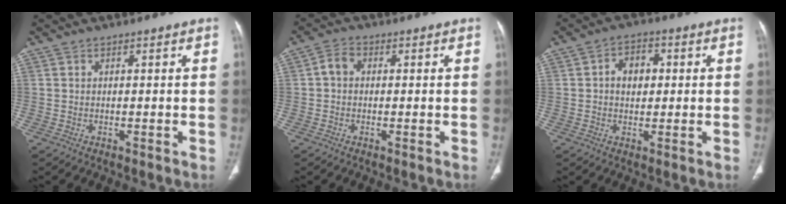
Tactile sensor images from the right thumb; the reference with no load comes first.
{"total": 3.0, "force": [0.1, 2.3, 1.8], "torque": [-0.031, 0.011, -0.005]}
{"total": 5.6, "force": [0.7, 4.0, 3.9], "torque": [-0.042, 0.009, 0.006]}